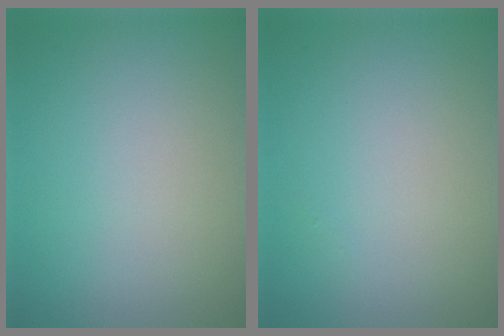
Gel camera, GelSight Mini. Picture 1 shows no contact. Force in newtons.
{"total": 0.0}